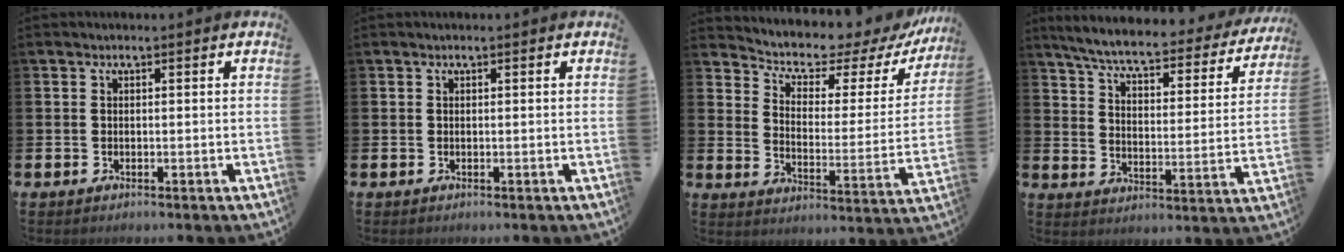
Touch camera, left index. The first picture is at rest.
{"total": 0.0}
{"total": 5.4, "force": [4.9, 1.9, 1.5], "torque": [-0.055, -0.046, 0.075]}
{"total": 6.0, "force": [5.3, 0.9, 2.8], "torque": [-0.080, -0.039, 0.082]}